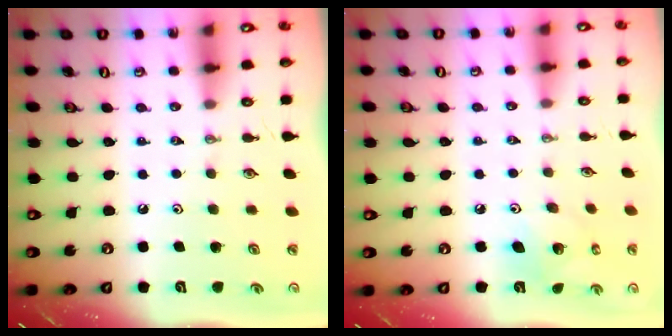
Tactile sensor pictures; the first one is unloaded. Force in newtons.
{"total": 7.1, "press": 7.1, "slide": 0.5}